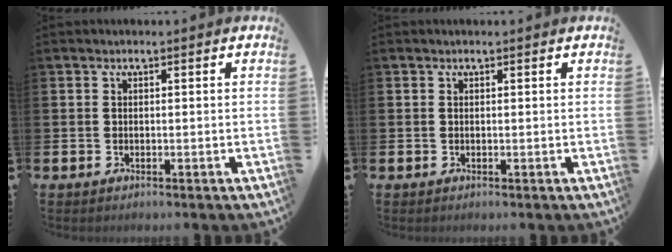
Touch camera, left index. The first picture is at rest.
{"total": 0.0}